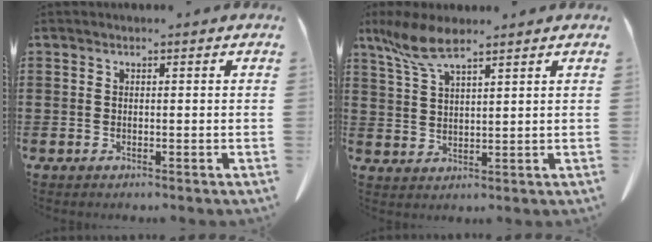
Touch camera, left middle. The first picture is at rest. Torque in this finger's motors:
{"motor_torque": [0.28, -0.16, 0.25, 0.07]}